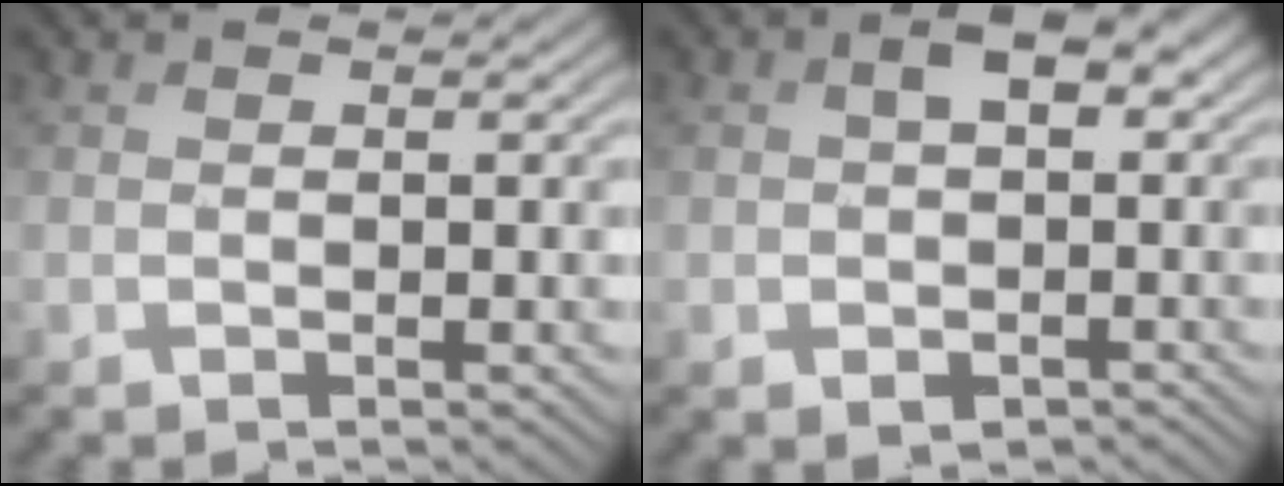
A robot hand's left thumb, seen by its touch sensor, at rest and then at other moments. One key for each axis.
{"total": 4.9, "fx": -0.2, "fy": 3.1, "fz": 3.7, "tx": -0.058, "ty": -0.002, "tz": -0.003}